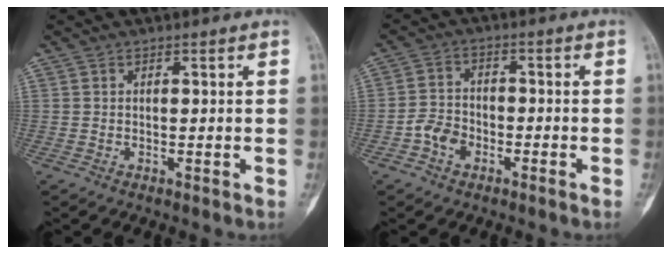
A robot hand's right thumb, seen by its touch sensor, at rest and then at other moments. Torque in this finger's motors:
{"motor_torque": [0.94, 0.23, 0.38, -0.54, -0.02]}